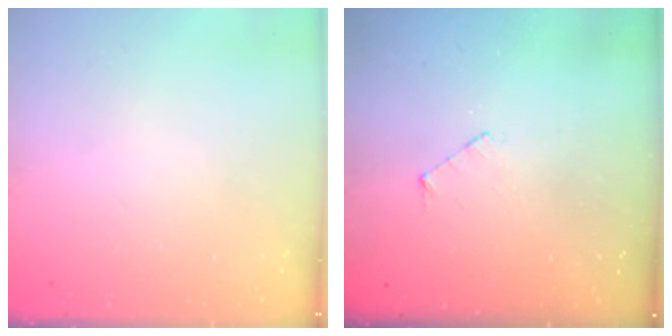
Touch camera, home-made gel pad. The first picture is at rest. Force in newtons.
{"total": 3.6, "press": 3.6, "slide": 0.3}